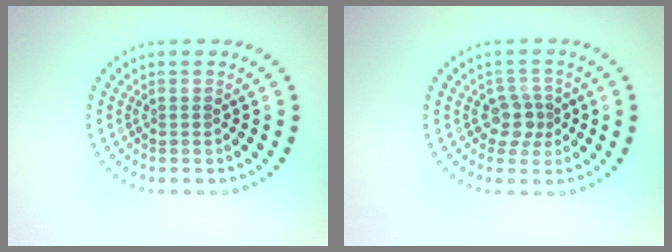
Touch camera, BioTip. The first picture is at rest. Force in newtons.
{"total": 2.4, "press": 1.9, "slide": 1.4}